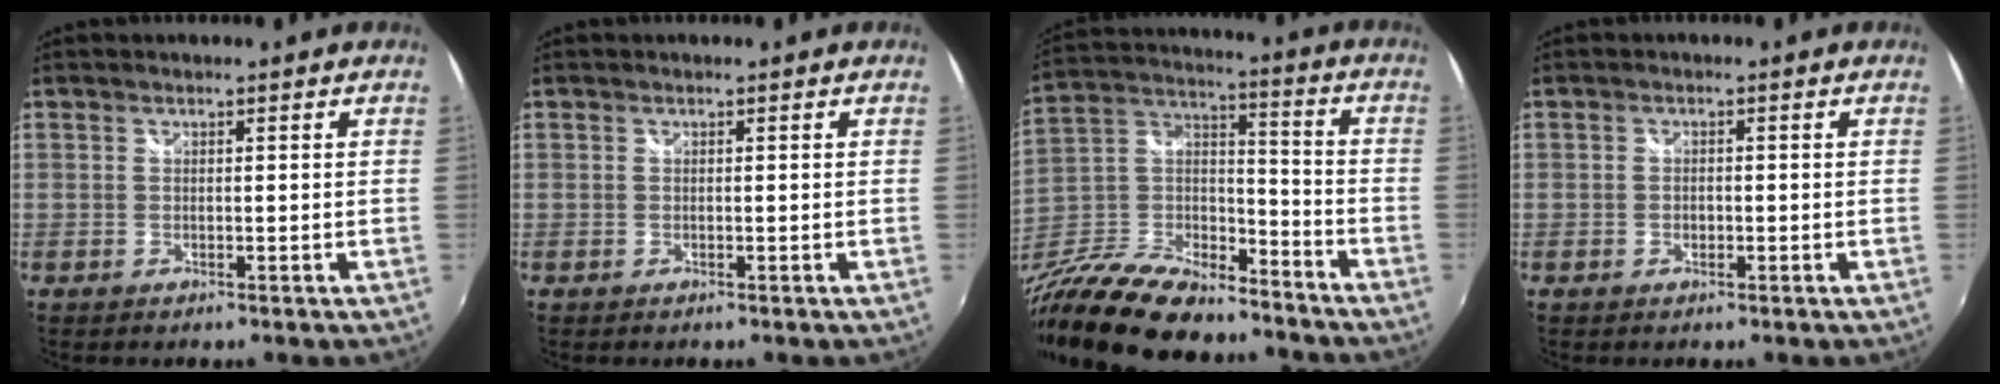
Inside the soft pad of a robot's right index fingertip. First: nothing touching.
{"total": 0.0}
{"total": 25.2, "force": [-17.6, 11.3, 14.1], "torque": [-0.319, -0.003, -0.298]}
{"total": 1.3, "force": [-0.5, 1.1, 0.6], "torque": [-0.011, 0.000, -0.008]}